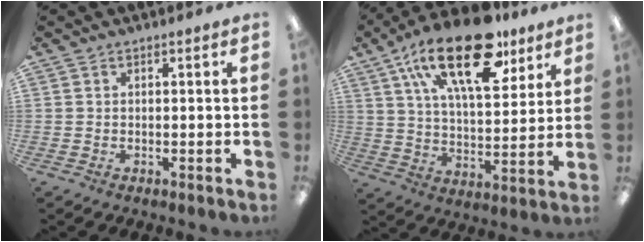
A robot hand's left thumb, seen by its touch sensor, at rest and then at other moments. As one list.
[{"total": 24.1, "force": [14.6, 10.4, 16.1], "torque": [-0.260, -0.065, 0.248]}]